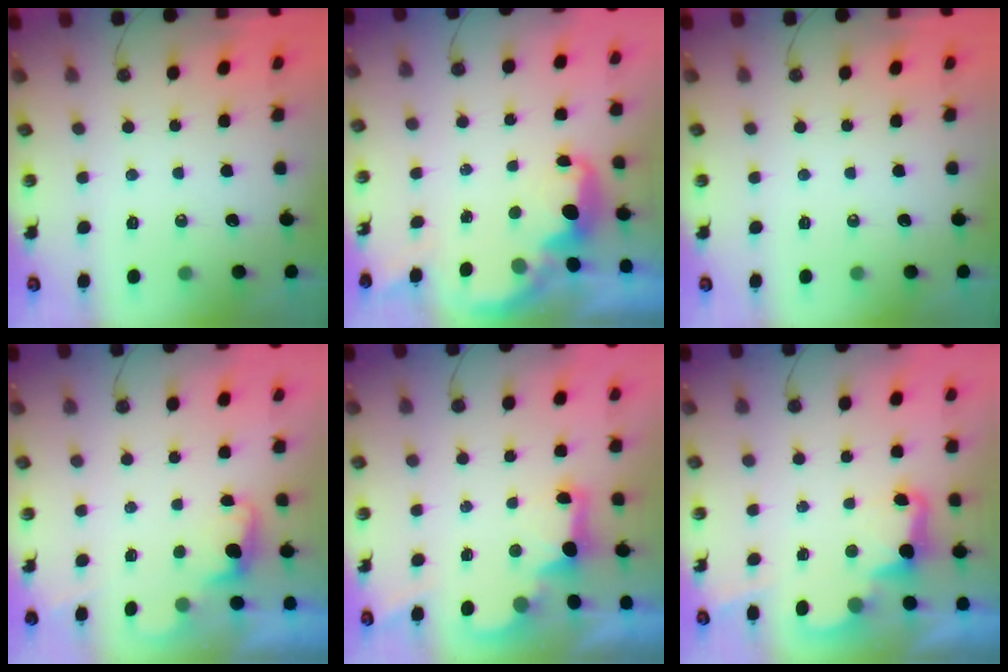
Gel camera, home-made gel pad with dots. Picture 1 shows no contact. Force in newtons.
{"total": 2.9, "press": 2.9, "slide": 0.5}
{"total": 0.0}
{"total": 0.9, "press": 0.6, "slide": 0.7}
{"total": 2.3, "press": 2.2, "slide": 0.7}
{"total": 3.2, "press": 3.2, "slide": 0.6}